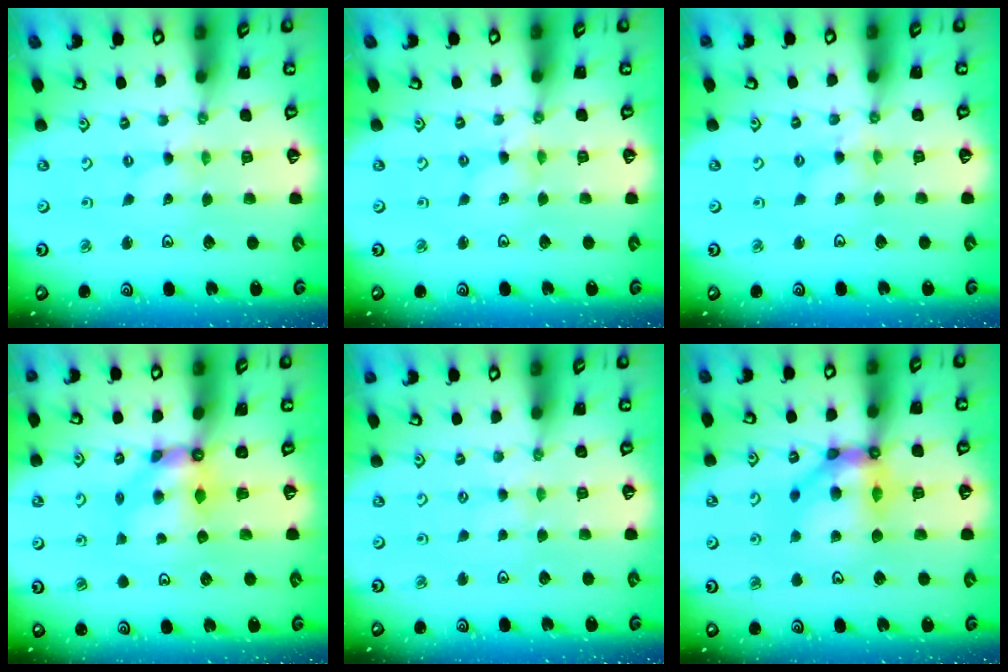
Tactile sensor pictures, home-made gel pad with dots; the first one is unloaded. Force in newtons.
{"total": 1.1, "press": 1.1, "slide": 0.1}
{"total": 2.0, "press": 2.0, "slide": 0.2}
{"total": 6.8, "press": 6.8, "slide": 0.4}
{"total": 1.7, "press": 1.7, "slide": 0.3}
{"total": 12.0, "press": 11.7, "slide": 2.4}